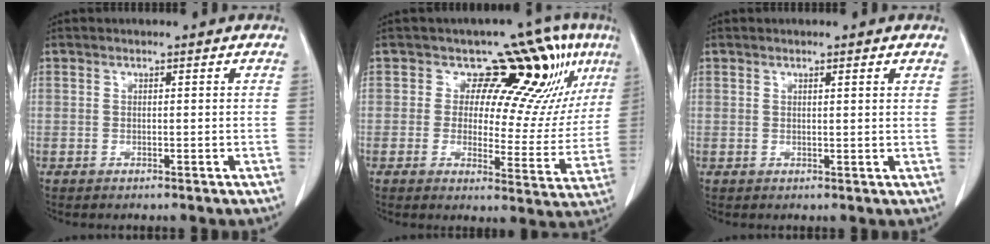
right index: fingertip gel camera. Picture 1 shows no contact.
{"total": 13.5, "force": [7.3, 5.9, 9.7], "torque": [-0.109, -0.010, 0.078]}
{"total": 1.6, "force": [1.1, -0.1, 1.2], "torque": [-0.019, 0.002, 0.014]}